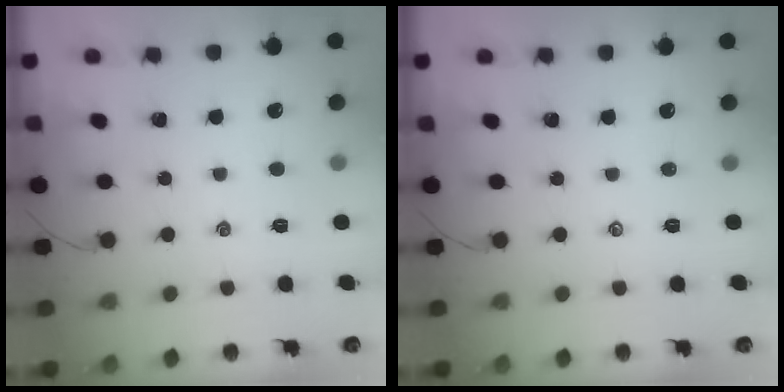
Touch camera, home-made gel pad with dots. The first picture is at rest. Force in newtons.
{"total": 0.0}